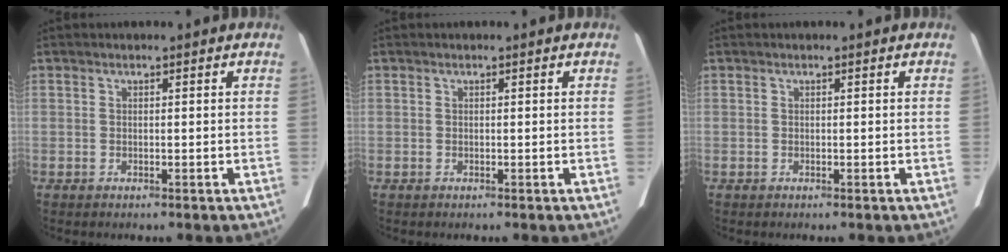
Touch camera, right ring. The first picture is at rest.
{"total": 0.0}
{"total": 0.0}